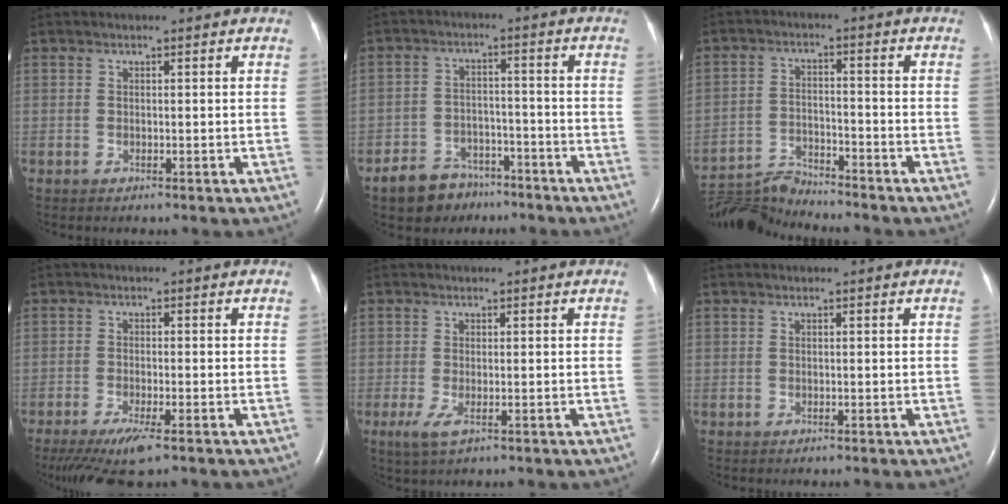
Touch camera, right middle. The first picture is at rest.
{"total": 7.3, "force": [-5.5, 4.5, 1.7], "torque": [-0.036, 0.005, -0.086]}
{"total": 7.1, "force": [-7.0, -0.8, -0.8], "torque": [0.003, -0.002, -0.128]}
{"total": 7.1, "force": [-4.8, 1.0, 5.1], "torque": [-0.094, -0.020, -0.082]}
{"total": 2.6, "force": [-1.0, 0.7, 2.3], "torque": [-0.050, -0.008, -0.015]}
{"total": 0.0}